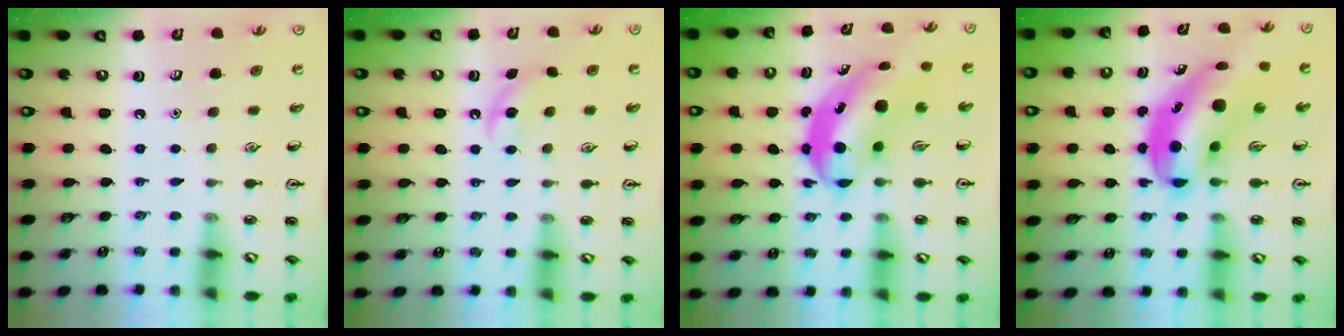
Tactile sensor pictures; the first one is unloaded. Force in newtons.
{"total": 3.7, "press": 3.5, "slide": 1.2}
{"total": 6.6, "press": 6.5, "slide": 1.5}
{"total": 8.1, "press": 7.8, "slide": 2.0}